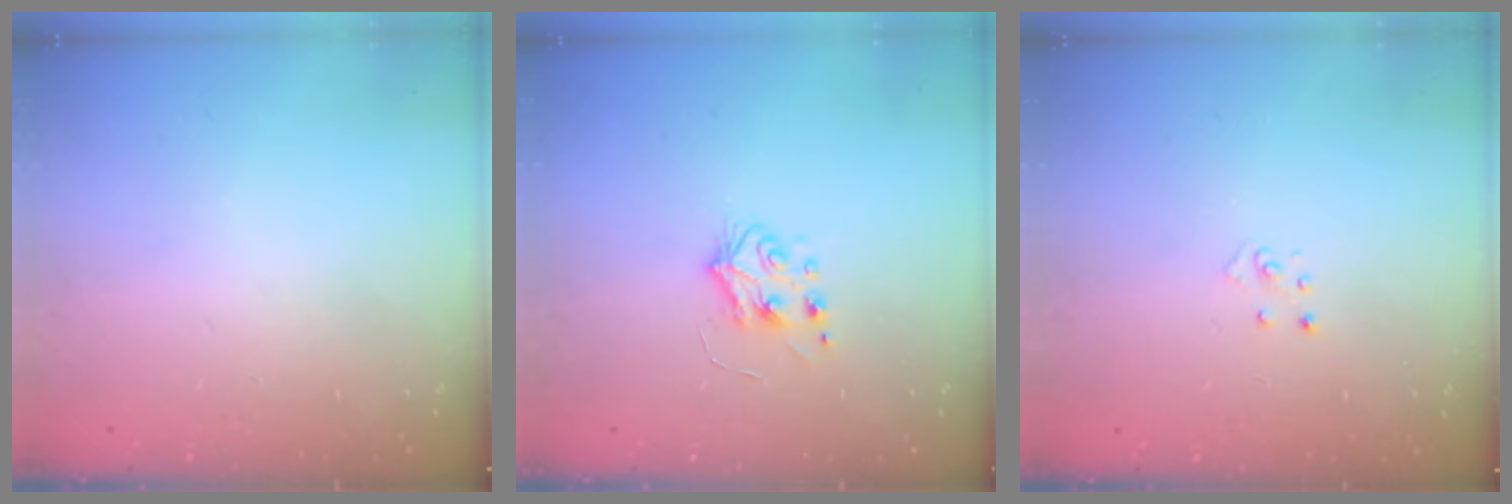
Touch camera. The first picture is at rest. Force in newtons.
{"total": 5.3, "press": 5.2, "slide": 1.0}
{"total": 2.8, "press": 2.8, "slide": 0.3}